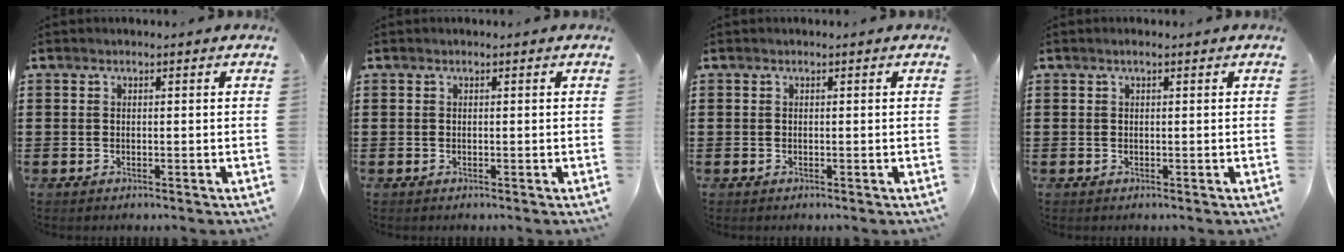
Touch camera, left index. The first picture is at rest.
{"total": 0.0}
{"total": 0.0}
{"total": 0.5, "force": [0.2, 0.0, 0.5], "torque": [-0.007, -0.001, 0.005]}